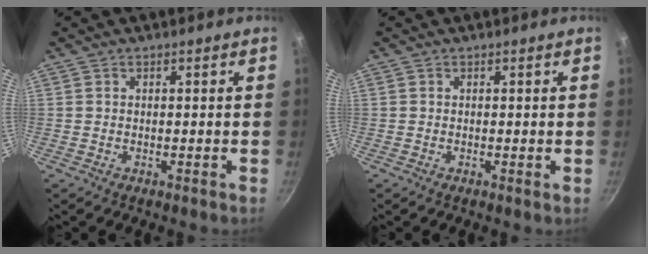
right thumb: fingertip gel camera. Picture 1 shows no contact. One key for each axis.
{"total": 0.0}